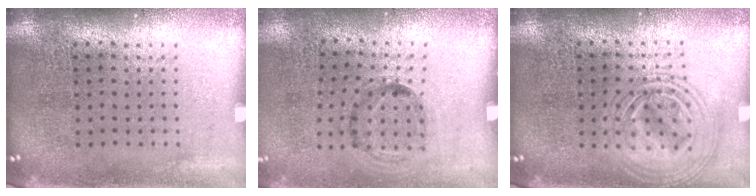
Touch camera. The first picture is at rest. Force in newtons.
{"total": 1.3, "press": 0.7, "slide": 1.0}
{"total": 2.6, "press": 2.6, "slide": 0.3}